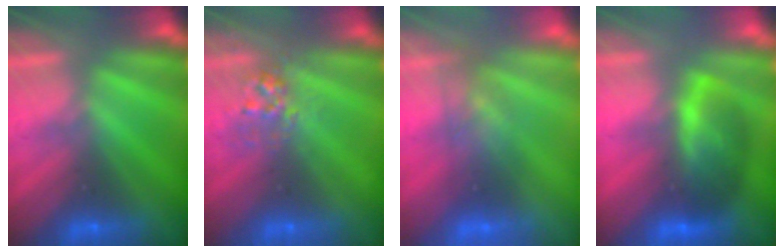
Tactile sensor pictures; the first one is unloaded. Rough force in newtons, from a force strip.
{"total": 2.7}
{"total": 2.8}
{"total": 7.8}